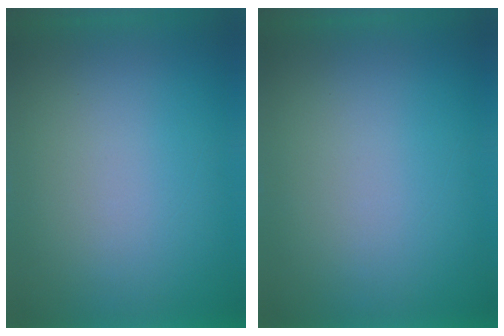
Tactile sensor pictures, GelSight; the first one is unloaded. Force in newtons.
{"total": 0.0}